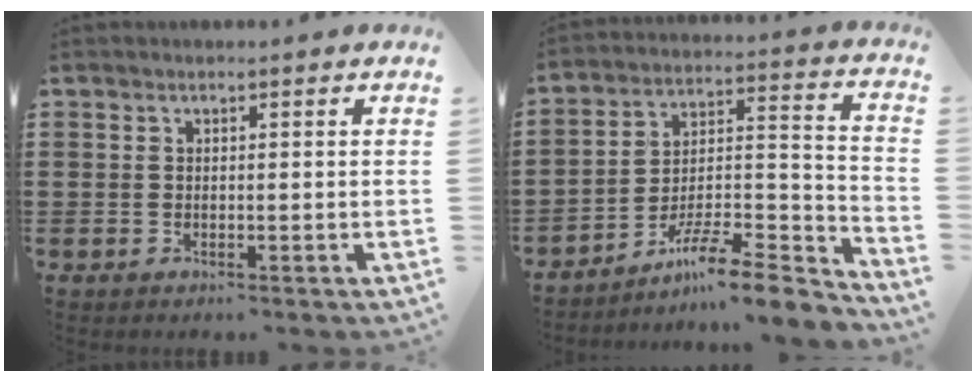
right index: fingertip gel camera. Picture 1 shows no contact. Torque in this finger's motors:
{"motor_torque": [-0.29, 0.56, -0.94, -0.21]}